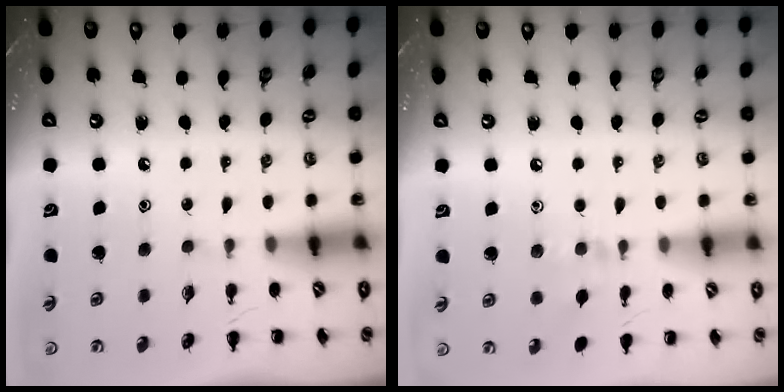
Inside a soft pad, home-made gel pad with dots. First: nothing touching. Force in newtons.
{"total": 6.3, "press": 6.0, "slide": 1.8}